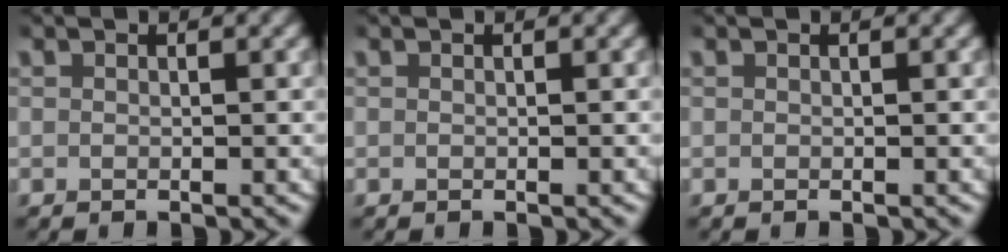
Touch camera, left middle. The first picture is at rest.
{"total": 0.0}
{"total": 0.0}